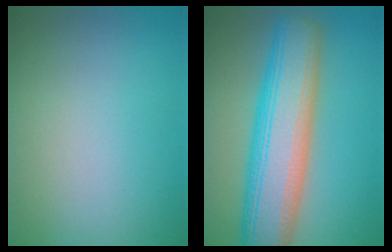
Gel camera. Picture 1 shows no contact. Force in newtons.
{"total": 10.4, "press": 10.4, "slide": 0.4}